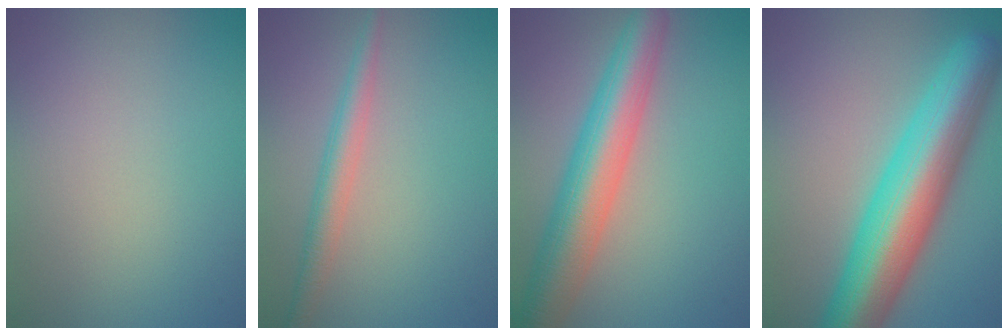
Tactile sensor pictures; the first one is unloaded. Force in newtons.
{"total": 2.6, "press": 2.6, "slide": 0.0}
{"total": 7.8, "press": 7.8, "slide": 0.3}
{"total": 11.6, "press": 11.6, "slide": 0.4}